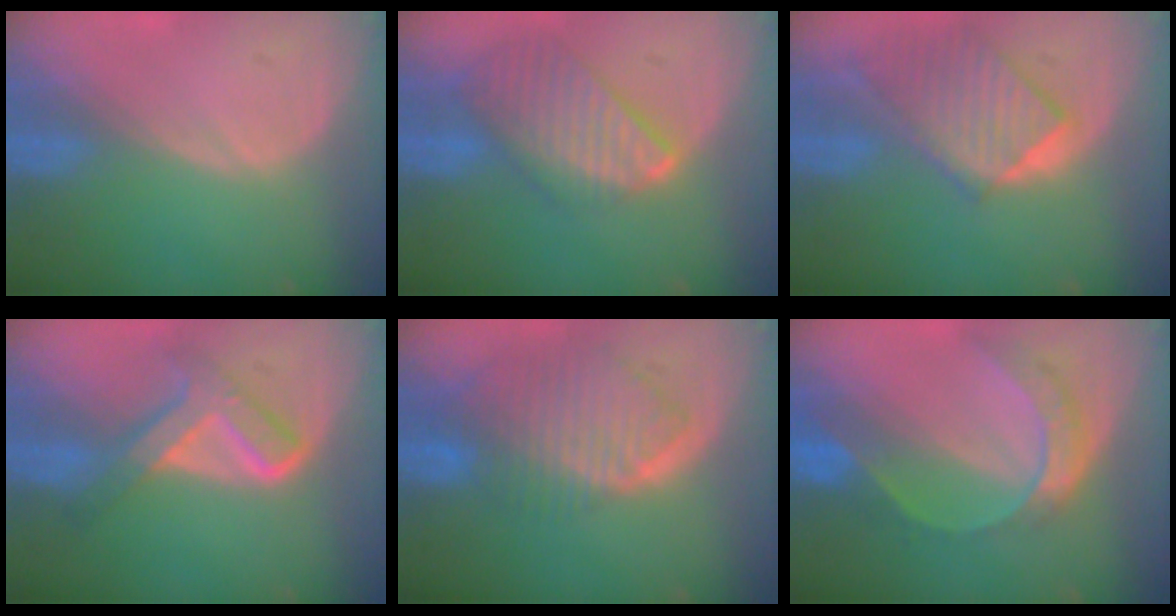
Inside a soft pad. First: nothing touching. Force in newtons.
{"total": 9.9, "press": 8.5, "slide": 5.0}
{"total": 9.5, "press": 8.3, "slide": 4.7}
{"total": 6.9, "press": 6.9, "slide": 0.4}
{"total": 9.9, "press": 8.4, "slide": 5.2}
{"total": 7.9, "press": 6.5, "slide": 4.4}